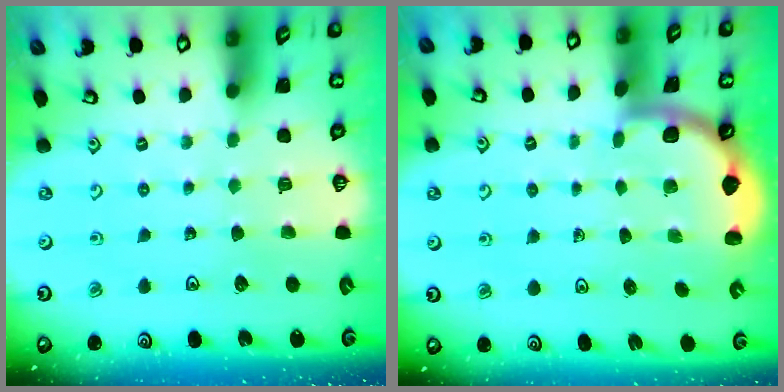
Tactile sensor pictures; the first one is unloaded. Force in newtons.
{"total": 1.6, "press": 1.6, "slide": 0.0}